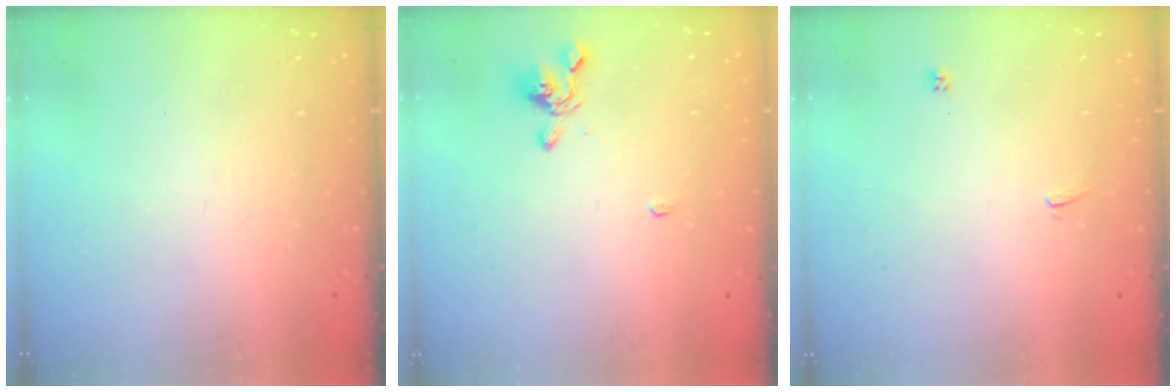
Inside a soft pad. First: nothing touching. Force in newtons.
{"total": 2.2, "press": 2.0, "slide": 0.8}
{"total": 1.5, "press": 1.4, "slide": 0.3}